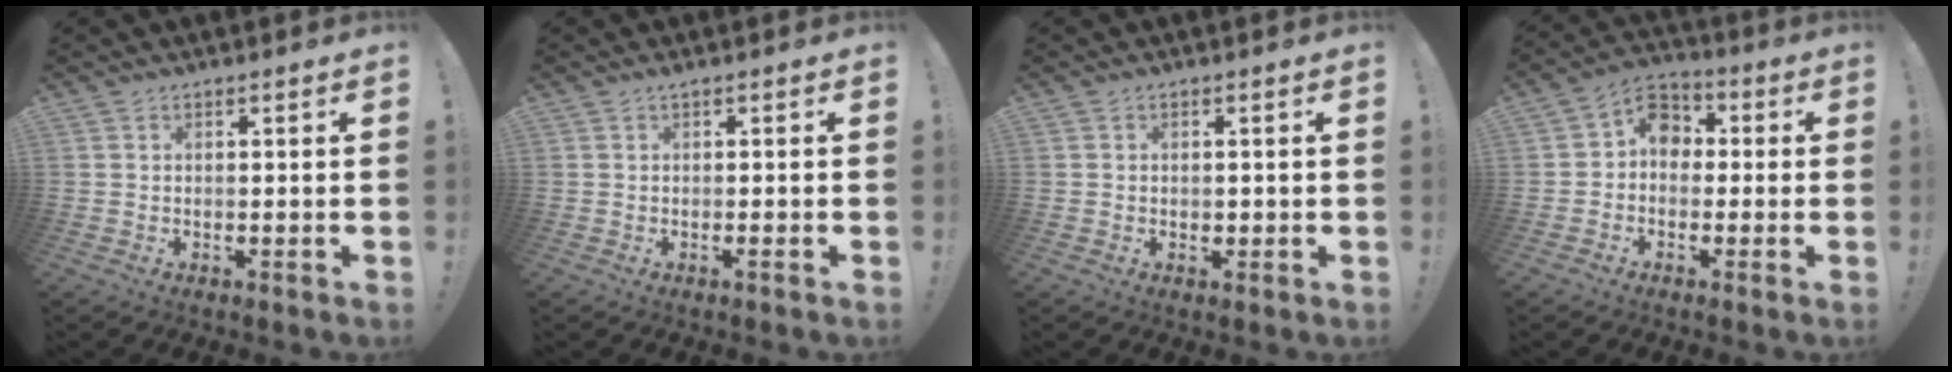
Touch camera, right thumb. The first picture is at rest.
{"total": 1.4, "force": [-0.1, -0.3, 1.3], "torque": [-0.022, -0.002, -0.003]}
{"total": 1.1, "force": [0.1, 1.1, 0.3], "torque": [0.004, -0.001, -0.001]}
{"total": 7.5, "force": [-0.1, 6.5, 3.8], "torque": [-0.063, 0.020, 0.007]}